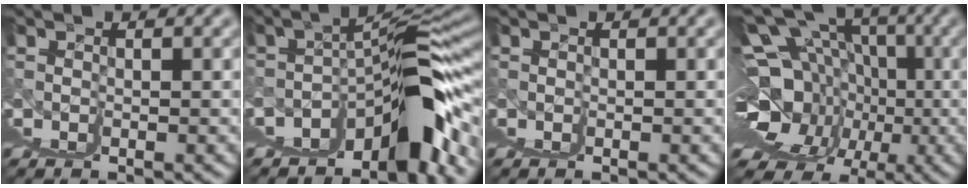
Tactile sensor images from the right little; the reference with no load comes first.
{"total": 9.4, "force": [0.2, 0.9, 9.3], "torque": [-0.091, 0.031, 0.010]}
{"total": 0.0}
{"total": 13.8, "force": [4.8, 6.8, 11.0], "torque": [-0.125, 0.013, 0.083]}